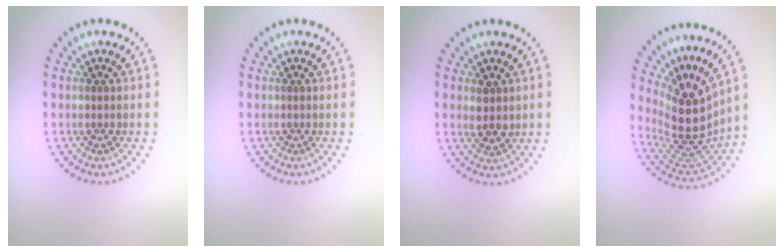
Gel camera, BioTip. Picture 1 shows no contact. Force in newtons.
{"total": 0.0}
{"total": 1.8, "press": 1.7, "slide": 0.8}
{"total": 5.3, "press": 3.9, "slide": 3.6}